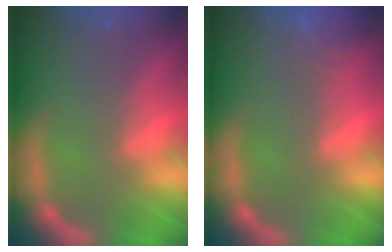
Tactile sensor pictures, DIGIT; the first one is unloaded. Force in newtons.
{"total": 3.0}